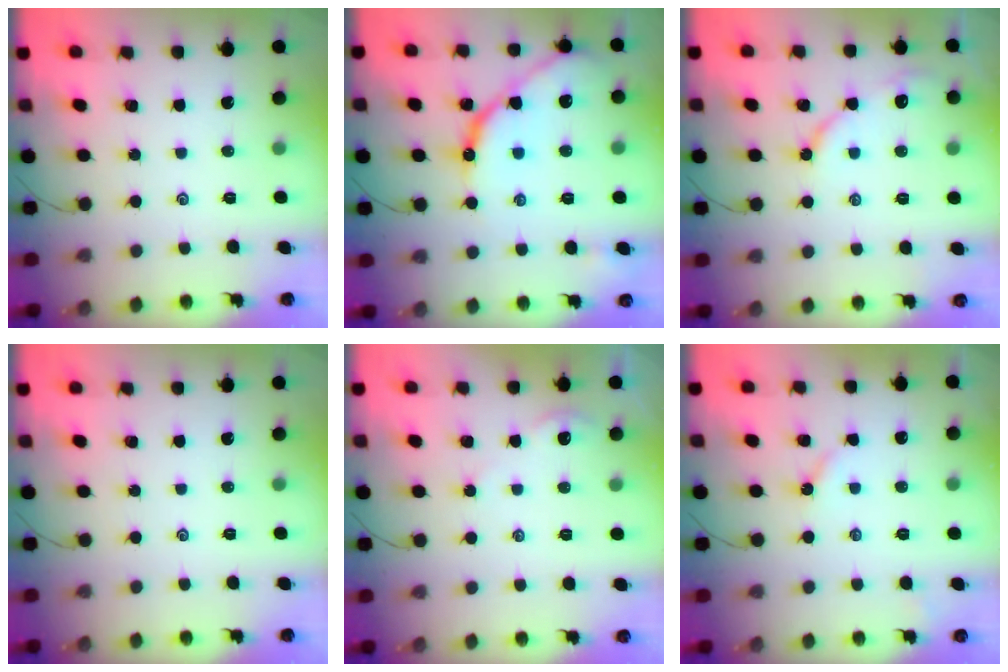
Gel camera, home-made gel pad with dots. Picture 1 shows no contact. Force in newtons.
{"total": 12.5, "press": 12.5, "slide": 0.9}
{"total": 7.2, "press": 7.1, "slide": 0.8}
{"total": 0.0}
{"total": 1.6, "press": 1.5, "slide": 0.3}
{"total": 3.0, "press": 3.0, "slide": 0.3}